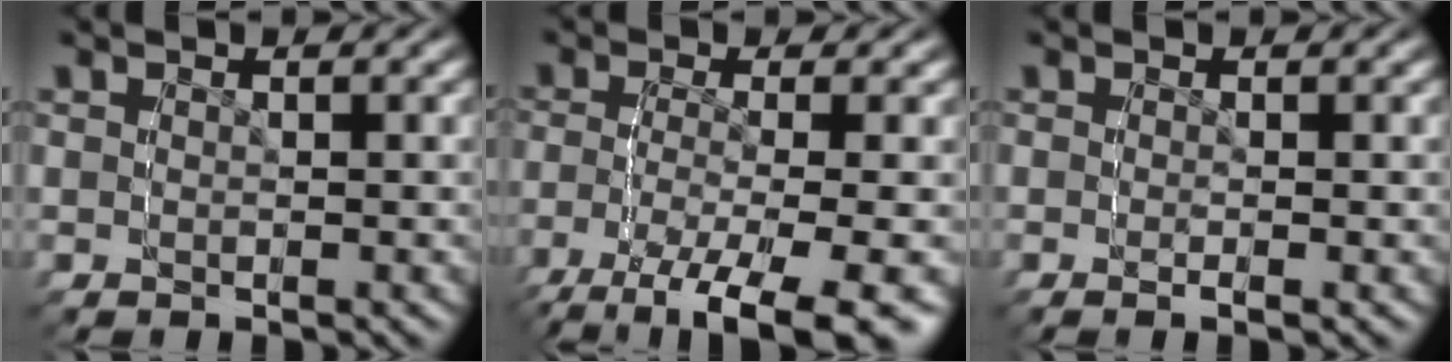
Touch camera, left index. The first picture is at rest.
{"total": 2.4, "force": [-2.0, 0.0, 1.3], "torque": [-0.038, -0.009, -0.023]}
{"total": 1.4, "force": [-0.1, -1.4, -0.2], "torque": [0.004, 0.006, -0.003]}